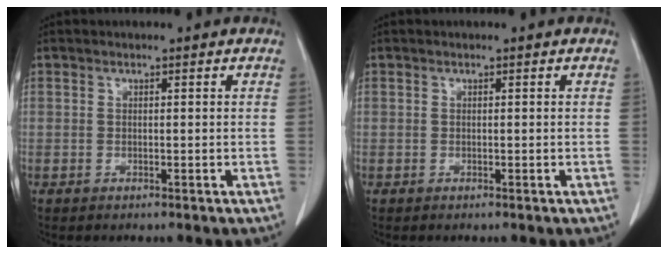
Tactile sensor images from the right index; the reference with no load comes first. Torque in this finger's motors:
{"motor_torque": [0.00, 0.00, 0.00, 0.00]}